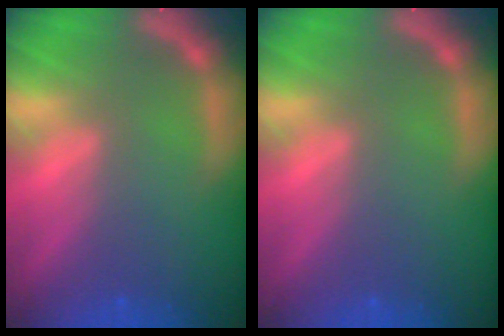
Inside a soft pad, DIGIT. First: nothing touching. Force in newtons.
{"total": 0.0}